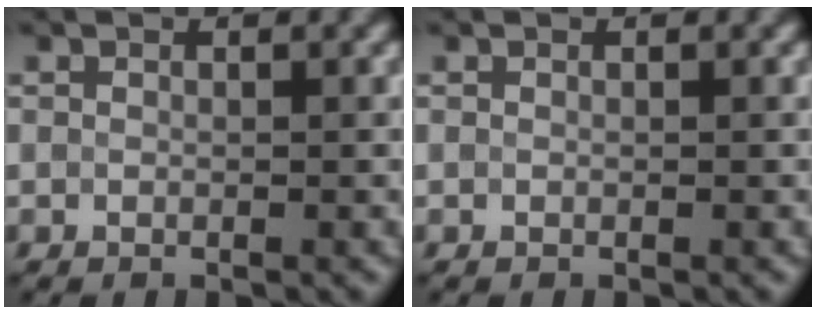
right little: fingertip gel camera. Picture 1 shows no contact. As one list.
[{"total": 0.0}]